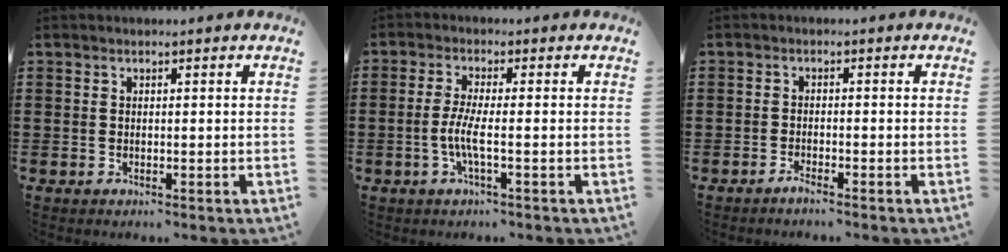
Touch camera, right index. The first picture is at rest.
{"total": 4.3, "force": [-1.2, 0.3, 4.1], "torque": [-0.094, -0.008, -0.032]}
{"total": 1.4, "force": [-1.4, -0.1, 0.4], "torque": [-0.008, -0.001, -0.026]}